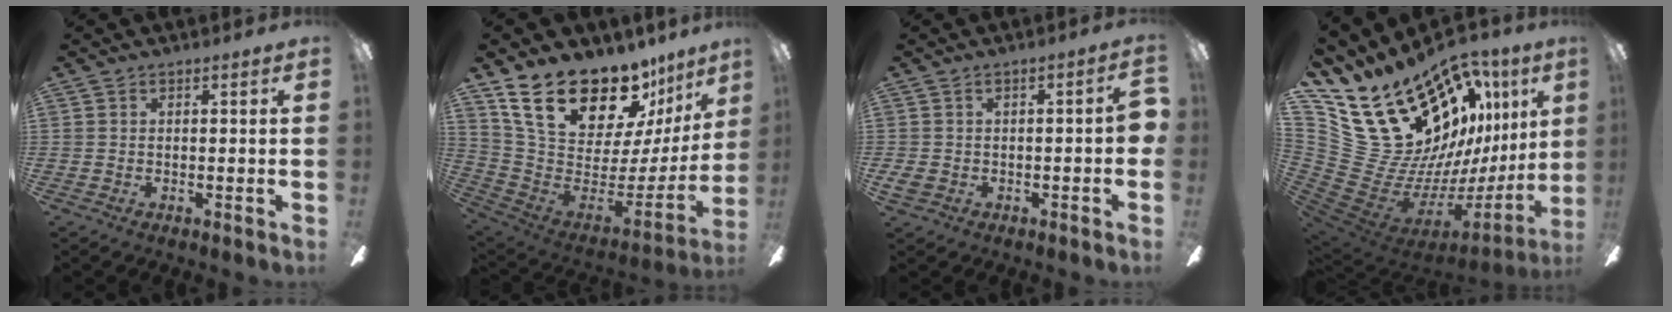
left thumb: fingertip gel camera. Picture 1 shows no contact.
{"total": 25.4, "force": [18.6, 10.6, 13.5], "torque": [-0.226, -0.130, 0.346]}
{"total": 6.3, "force": [-1.5, 3.1, 5.3], "torque": [-0.089, 0.008, -0.026]}
{"total": 25.3, "force": [14.6, 16.1, 12.9], "torque": [-0.191, -0.151, 0.342]}